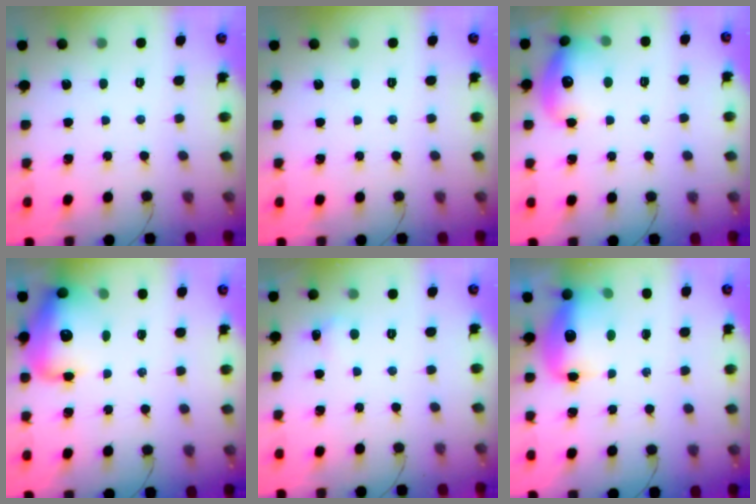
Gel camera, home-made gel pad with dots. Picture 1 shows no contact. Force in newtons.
{"total": 0.0}
{"total": 15.3, "press": 15.3, "slide": 1.3}
{"total": 16.8, "press": 16.5, "slide": 3.2}
{"total": 3.6, "press": 3.5, "slide": 1.0}
{"total": 12.0, "press": 11.7, "slide": 2.7}